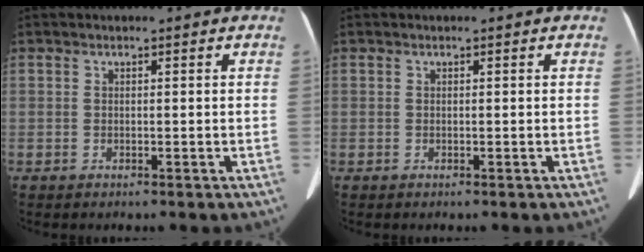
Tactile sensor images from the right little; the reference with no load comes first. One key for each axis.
{"total": 0.0}